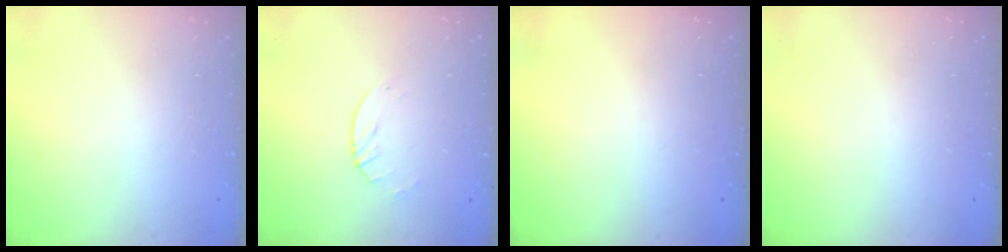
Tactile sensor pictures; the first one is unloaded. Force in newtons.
{"total": 2.6, "press": 2.5, "slide": 0.4}
{"total": 0.0}
{"total": 0.0}